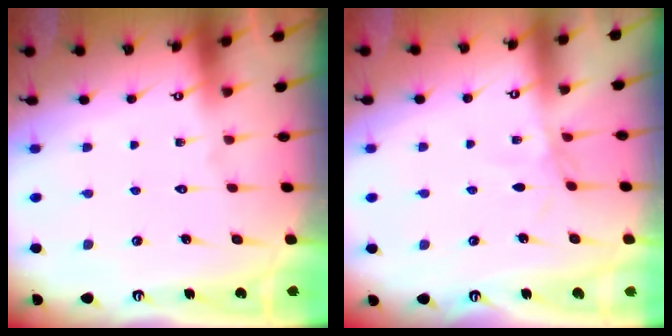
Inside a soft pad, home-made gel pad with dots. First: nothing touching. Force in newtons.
{"total": 2.0, "press": 2.0, "slide": 0.3}